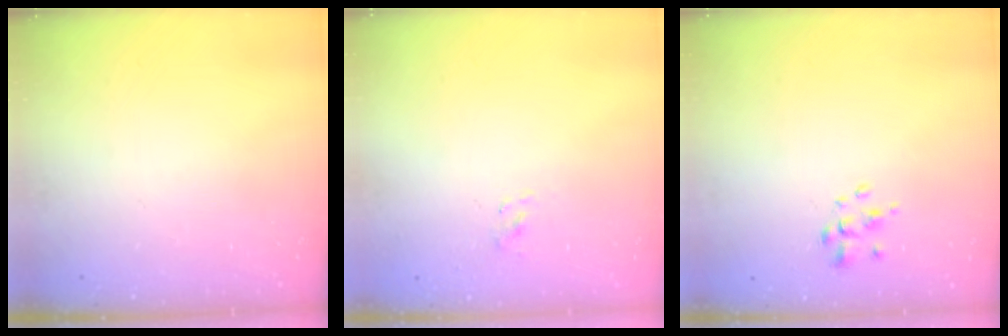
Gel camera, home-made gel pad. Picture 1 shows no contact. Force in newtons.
{"total": 0.8, "press": 0.5, "slide": 0.6}
{"total": 1.5, "press": 1.5, "slide": 0.5}